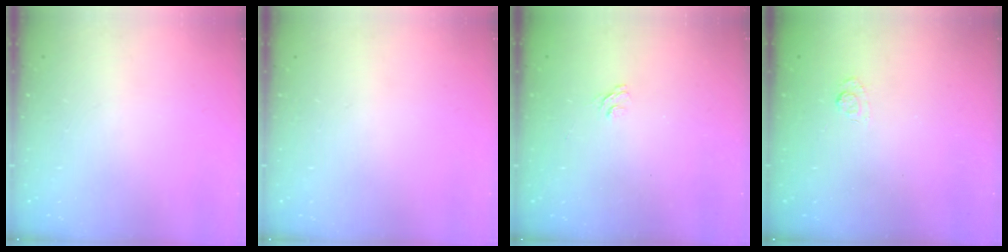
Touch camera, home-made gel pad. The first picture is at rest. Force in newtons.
{"total": 0.0}
{"total": 3.1, "press": 2.8, "slide": 1.3}
{"total": 2.7, "press": 2.3, "slide": 1.5}